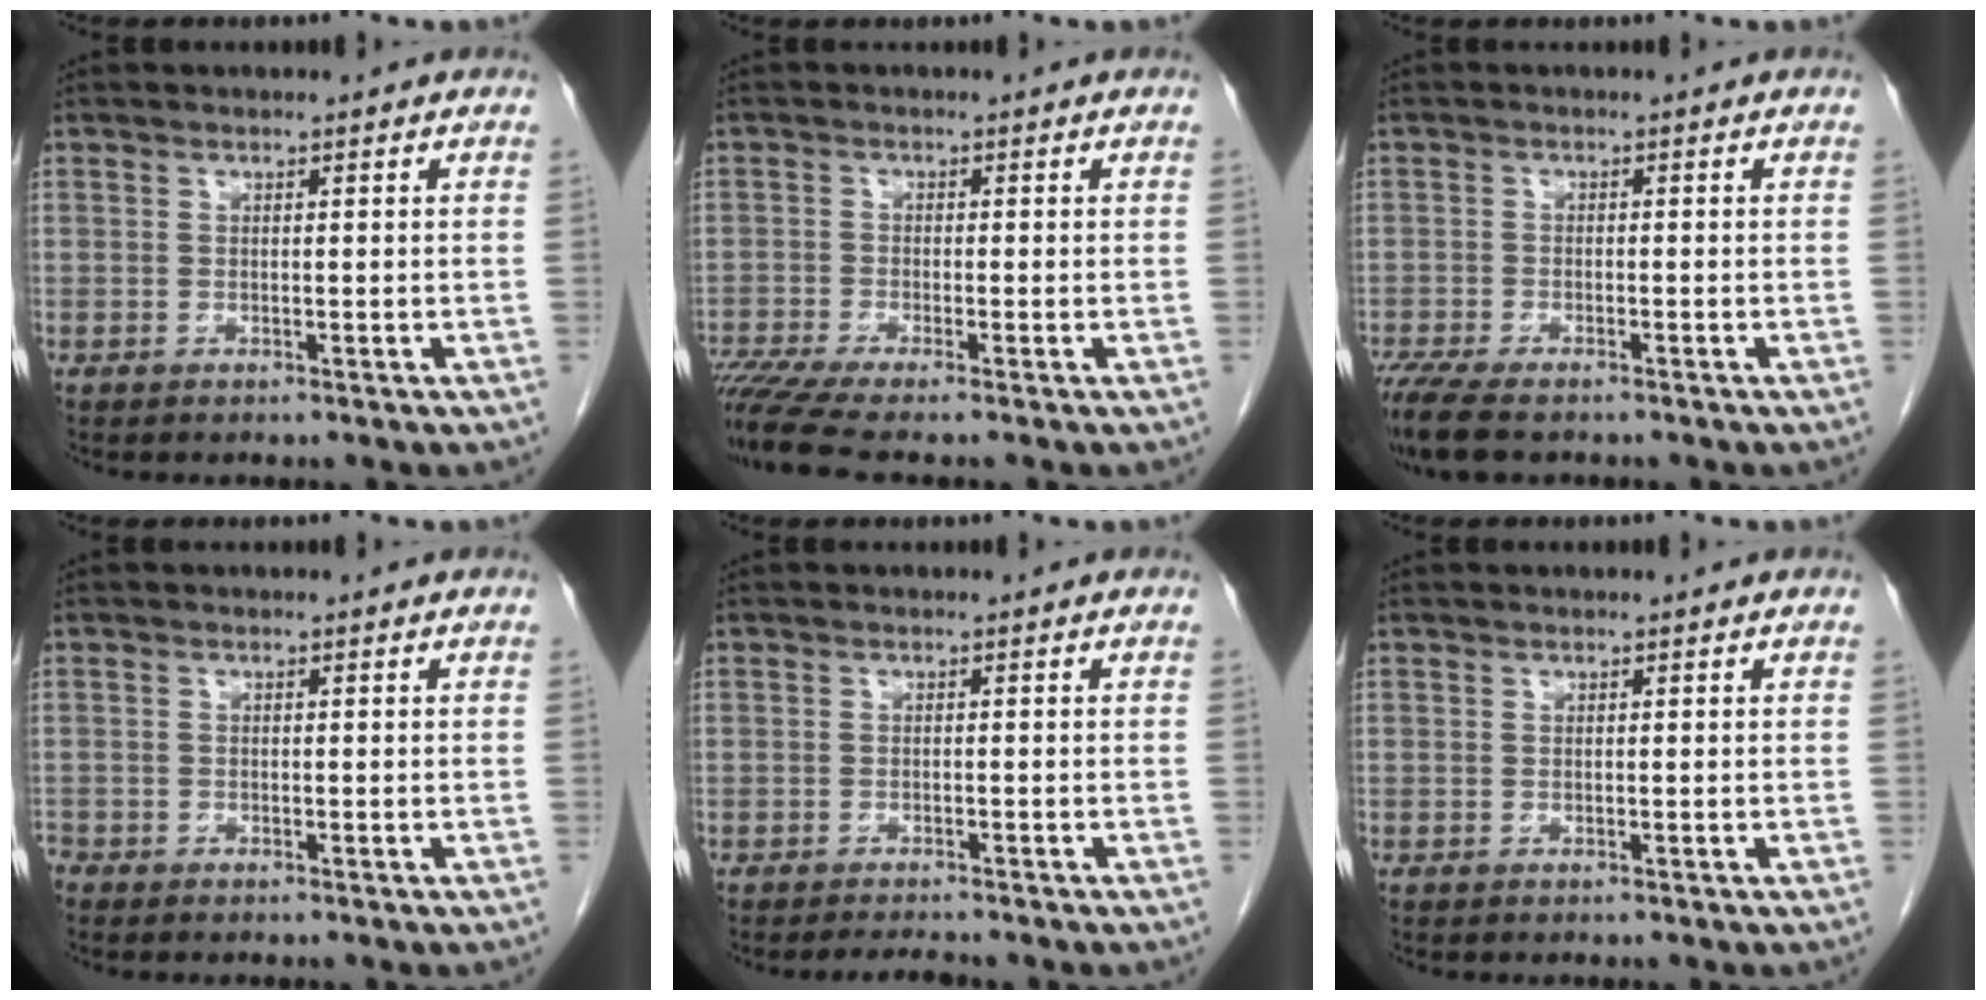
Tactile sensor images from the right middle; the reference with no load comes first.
{"total": 6.6, "force": [-5.4, -0.5, 3.7], "torque": [-0.072, -0.016, -0.096]}
{"total": 7.7, "force": [-6.1, 2.1, 4.3], "torque": [-0.080, -0.016, -0.101]}
{"total": 0.9, "force": [-0.9, 0.3, 0.1], "torque": [-0.002, -0.001, -0.017]}
{"total": 2.2, "force": [-2.1, 0.0, 0.6], "torque": [-0.012, -0.007, -0.030]}
{"total": 0.0}